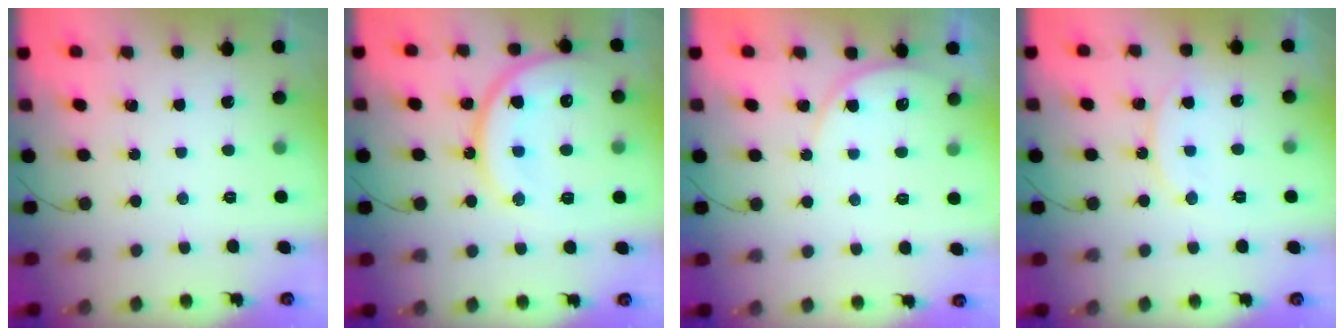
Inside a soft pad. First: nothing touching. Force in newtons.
{"total": 17.9, "press": 17.8, "slide": 1.5}
{"total": 5.4, "press": 5.4, "slide": 0.4}
{"total": 9.2, "press": 9.2, "slide": 0.4}